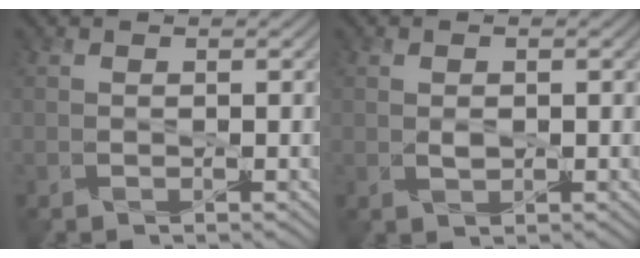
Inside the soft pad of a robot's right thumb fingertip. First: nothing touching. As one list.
[{"total": 0.9, "force": [0.1, 0.5, 0.8], "torque": [-0.023, 0.000, 0.002]}]